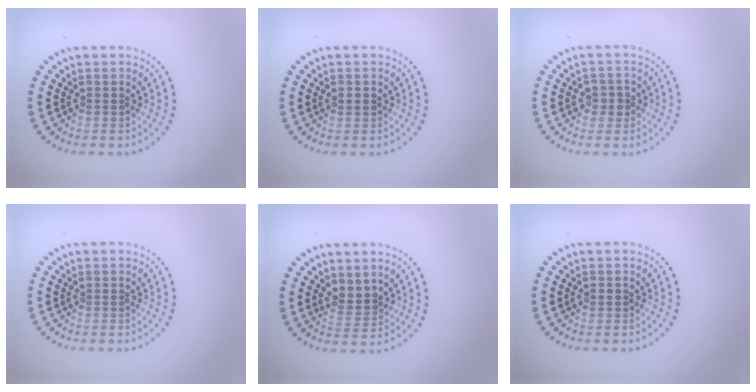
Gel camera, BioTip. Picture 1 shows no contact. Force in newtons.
{"total": 1.1, "press": 1.1, "slide": 0.1}
{"total": 1.8, "press": 1.8, "slide": 0.2}
{"total": 0.0}
{"total": 1.8, "press": 1.5, "slide": 1.0}
{"total": 0.6, "press": 0.6, "slide": 0.1}